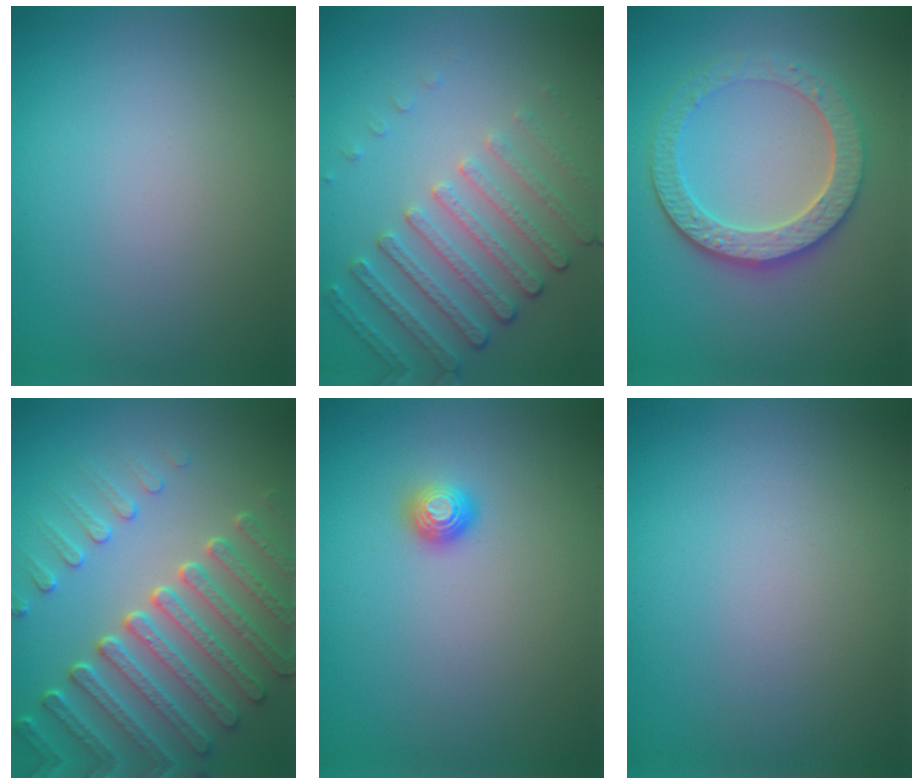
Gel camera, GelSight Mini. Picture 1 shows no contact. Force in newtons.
{"total": 4.7, "press": 3.5, "slide": 3.2}
{"total": 4.5, "press": 4.0, "slide": 2.1}
{"total": 7.4, "press": 5.7, "slide": 4.8}
{"total": 1.3, "press": 1.0, "slide": 0.8}
{"total": 0.0}